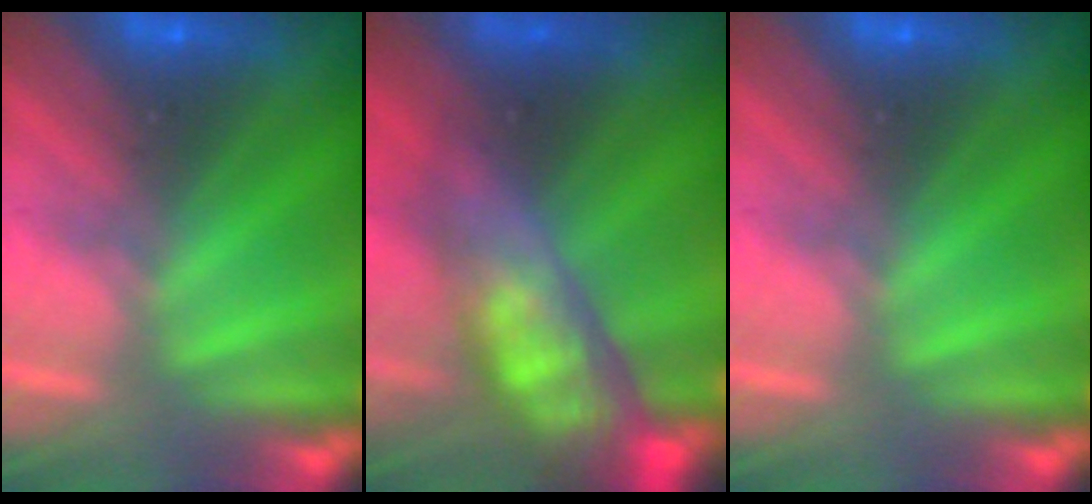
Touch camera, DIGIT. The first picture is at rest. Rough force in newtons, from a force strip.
{"total": 5.8}
{"total": 0.0}